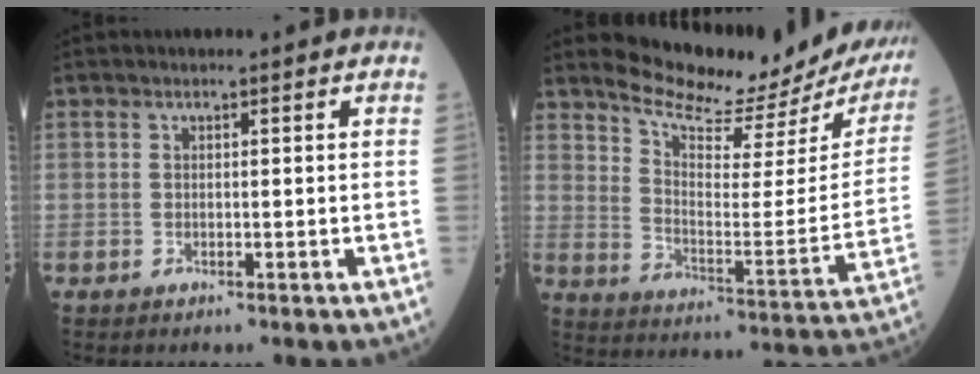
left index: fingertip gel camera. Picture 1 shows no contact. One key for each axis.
{"total": 20.3, "fx": 19.1, "fy": 3.6, "fz": 5.9, "tx": -0.089, "ty": -0.073, "tz": 0.247}